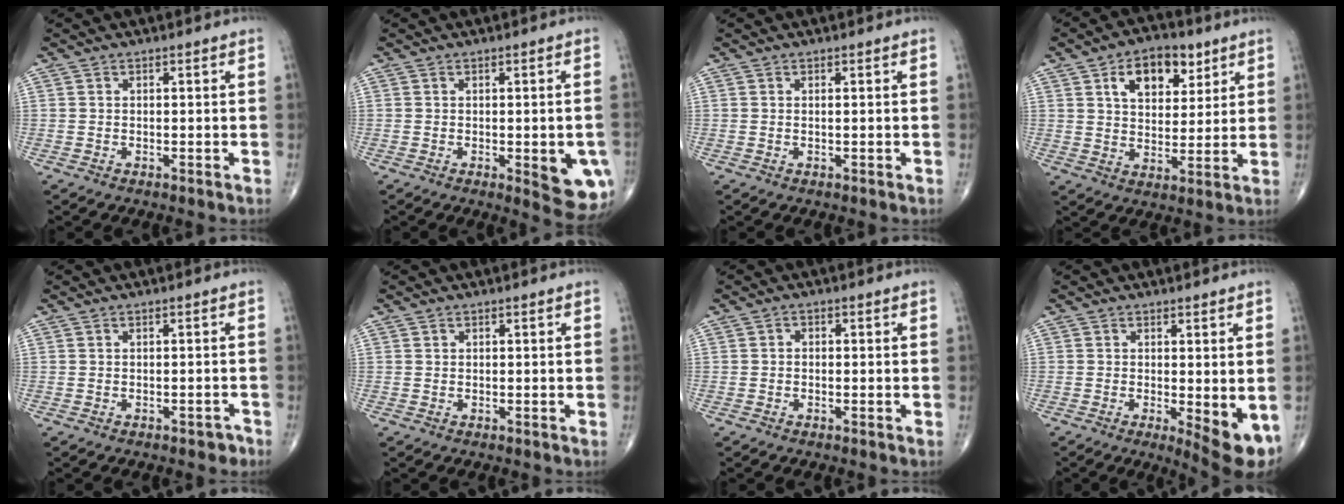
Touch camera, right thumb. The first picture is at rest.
{"total": 8.9, "force": [-2.2, 3.0, 8.1], "torque": [-0.079, -0.014, -0.019]}
{"total": 0.0}
{"total": 11.7, "force": [5.5, 7.2, 7.4], "torque": [-0.079, -0.019, 0.088]}
{"total": 1.7, "force": [-1.2, 0.9, 0.7], "torque": [-0.006, 0.011, -0.013]}
{"total": 0.0}
{"total": 0.9, "force": [-0.2, 0.8, 0.4], "torque": [0.004, 0.004, -0.009]}
{"total": 7.5, "force": [-1.2, 2.3, 7.0], "torque": [-0.091, -0.020, -0.011]}